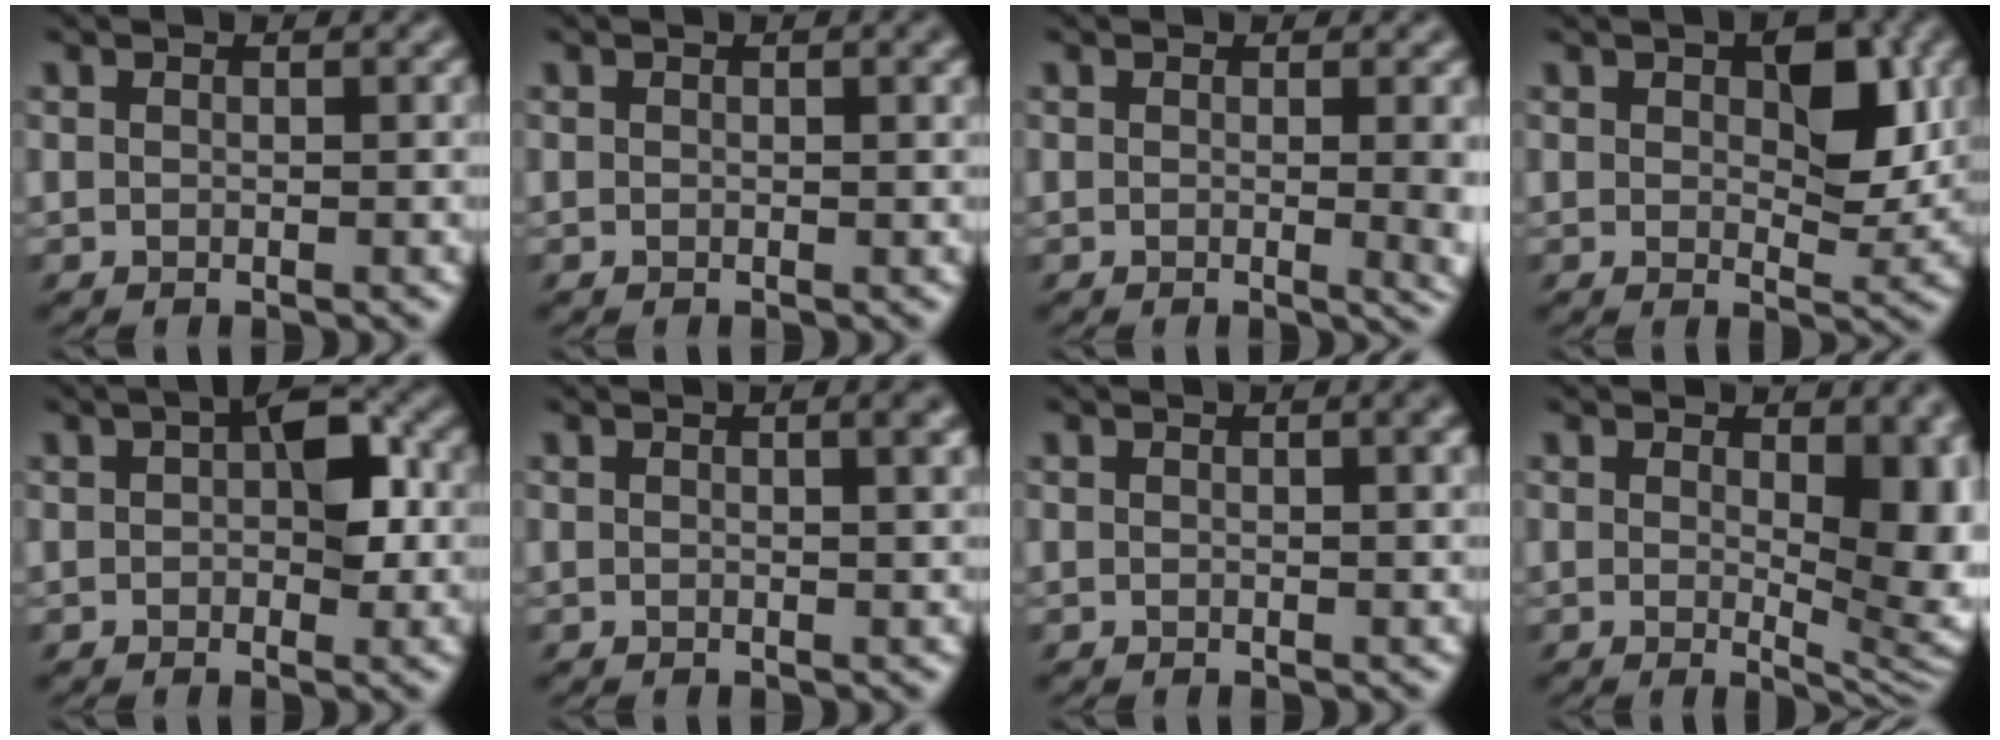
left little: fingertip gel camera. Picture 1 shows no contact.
{"total": 1.5, "force": [0.6, 0.7, 1.1], "torque": [-0.023, 0.000, 0.010]}
{"total": 2.9, "force": [0.4, 1.0, 2.6], "torque": [-0.050, -0.020, 0.017]}
{"total": 6.5, "force": [1.9, 3.7, 5.0], "torque": [-0.089, -0.007, 0.035]}
{"total": 5.7, "force": [0.4, 3.2, 4.7], "torque": [-0.081, 0.007, -0.003]}
{"total": 2.9, "force": [1.3, 1.1, 2.3], "torque": [-0.040, -0.001, 0.026]}
{"total": 3.1, "force": [1.2, 1.5, 2.4], "torque": [-0.044, -0.002, 0.025]}
{"total": 8.3, "force": [1.6, 5.0, 6.5], "torque": [-0.108, -0.032, 0.049]}